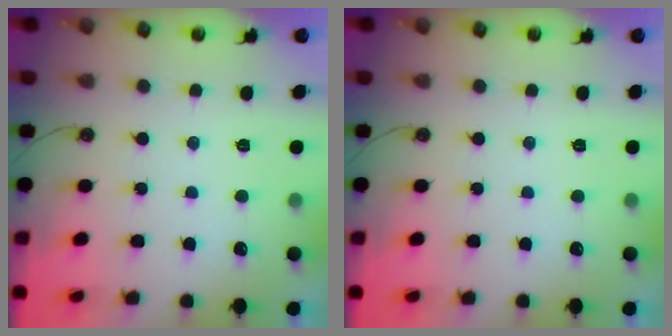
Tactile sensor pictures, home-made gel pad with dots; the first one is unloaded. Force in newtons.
{"total": 0.0}